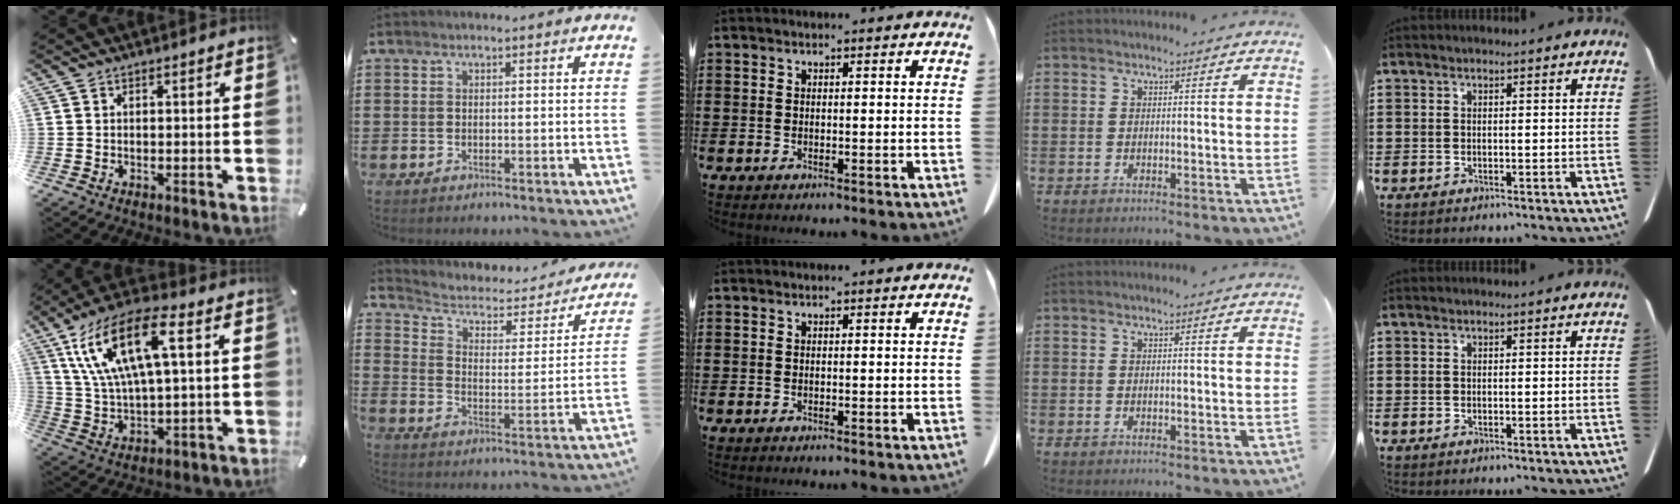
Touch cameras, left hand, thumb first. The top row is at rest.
{"thumb": {"total": 17.4, "force": [7.1, 6.5, 14.5], "torque": [-0.324, -0.007, 0.115]}, "index": {"total": 3.0, "force": [1.7, 1.8, 1.7], "torque": [-0.047, -0.012, 0.019]}}